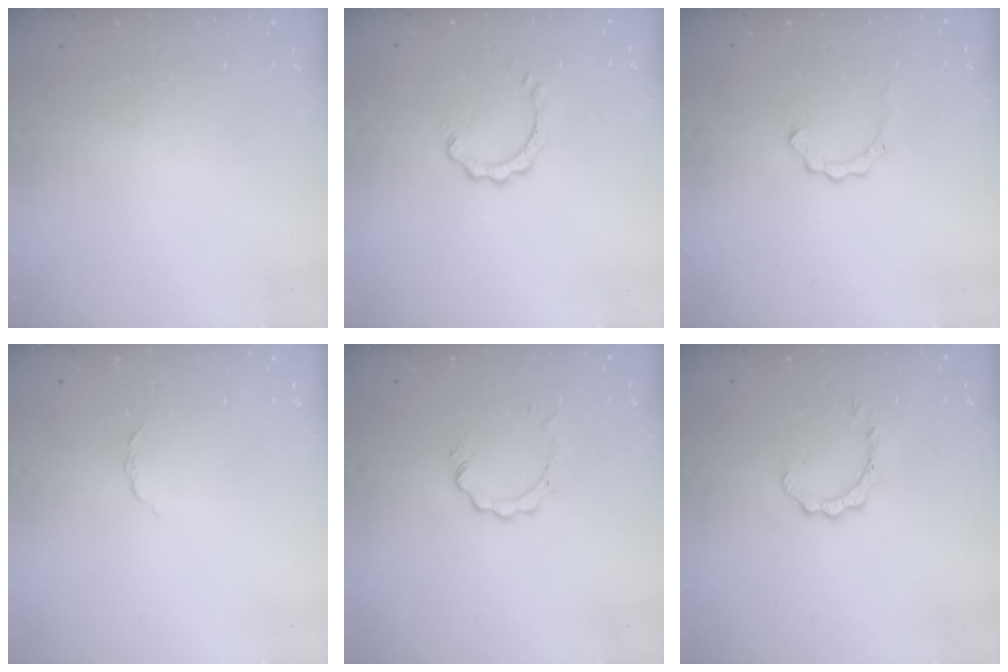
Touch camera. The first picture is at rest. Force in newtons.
{"total": 1.9, "press": 1.9, "slide": 0.2}
{"total": 2.6, "press": 2.6, "slide": 0.3}
{"total": 1.5, "press": 1.5, "slide": 0.2}
{"total": 2.1, "press": 2.1, "slide": 0.2}
{"total": 2.1, "press": 2.1, "slide": 0.1}